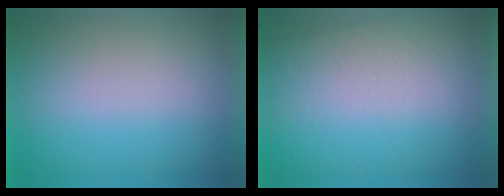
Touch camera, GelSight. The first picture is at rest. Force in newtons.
{"total": 3.1}